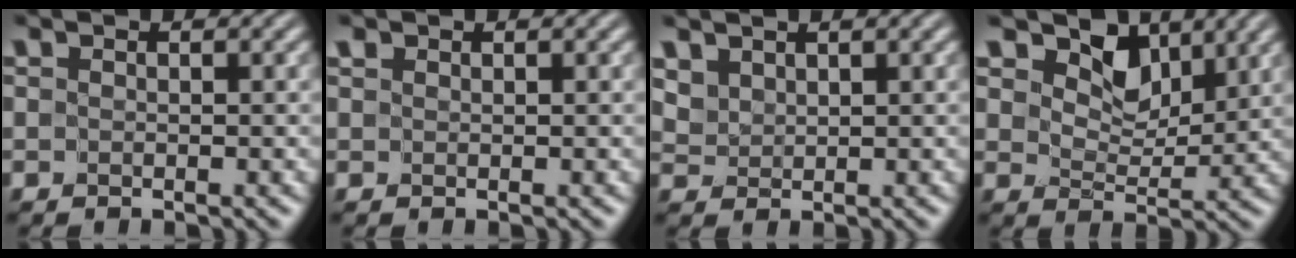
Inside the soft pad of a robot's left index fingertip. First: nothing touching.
{"total": 0.6, "force": [0.4, 0.4, 0.0], "torque": [0.003, 0.003, 0.006]}
{"total": 2.3, "force": [1.8, 1.3, 0.5], "torque": [-0.023, -0.002, 0.053]}
{"total": 4.5, "force": [3.0, 2.6, 2.0], "torque": [-0.044, -0.012, 0.045]}